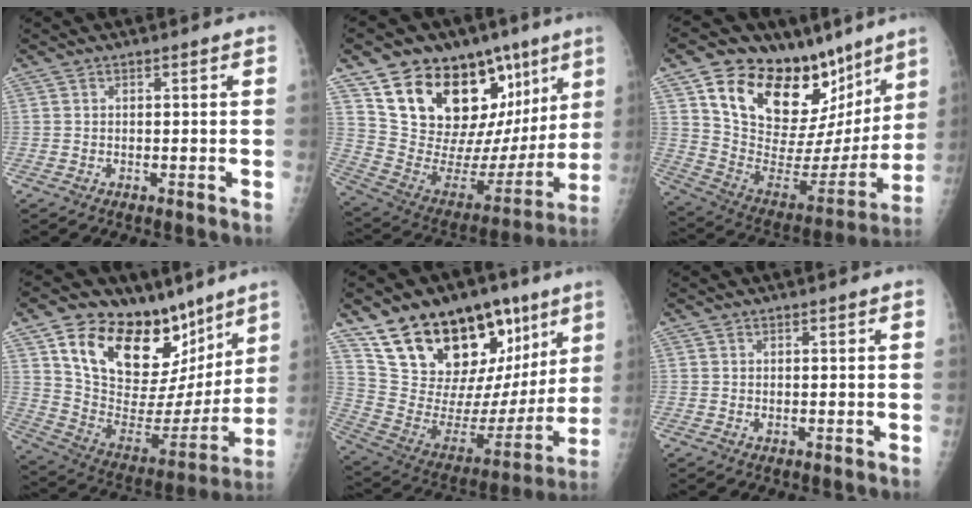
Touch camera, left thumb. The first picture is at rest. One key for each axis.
{"total": 28.7, "fx": 14.1, "fy": 15.1, "fz": 19.9, "tx": -0.258, "ty": -0.027, "tz": 0.244}
{"total": 29.5, "fx": 17.1, "fy": 15.6, "fz": 18.2, "tx": -0.233, "ty": -0.048, "tz": 0.286}
{"total": 27.9, "fx": 15.7, "fy": 15.4, "fz": 17.2, "tx": -0.220, "ty": -0.045, "tz": 0.266}
{"total": 28.5, "fx": 16.1, "fy": 15.2, "fz": 18.0, "tx": -0.230, "ty": -0.029, "tz": 0.275}
{"total": 0.6, "fx": 0.3, "fy": 0.5, "fz": 0.4, "tx": 0.000, "ty": -0.002, "tz": 0.004}